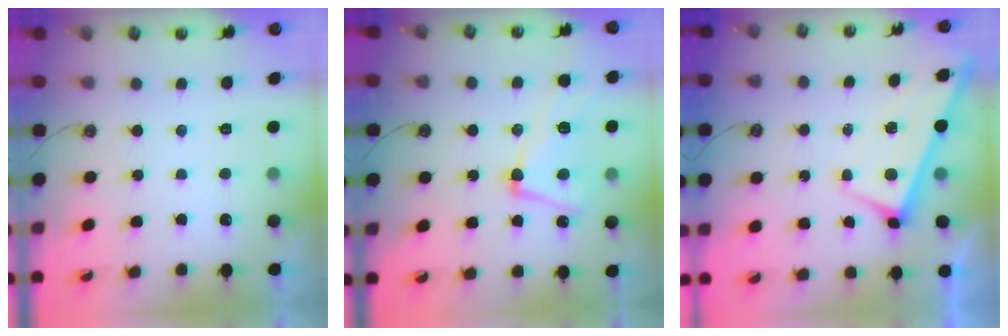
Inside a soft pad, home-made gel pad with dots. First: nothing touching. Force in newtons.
{"total": 6.8, "press": 6.6, "slide": 1.3}
{"total": 1.2, "press": 1.2, "slide": 0.1}